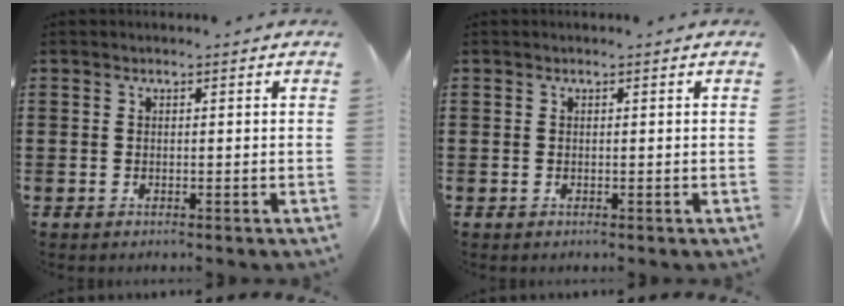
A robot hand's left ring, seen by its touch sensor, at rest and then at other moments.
{"total": 0.0}